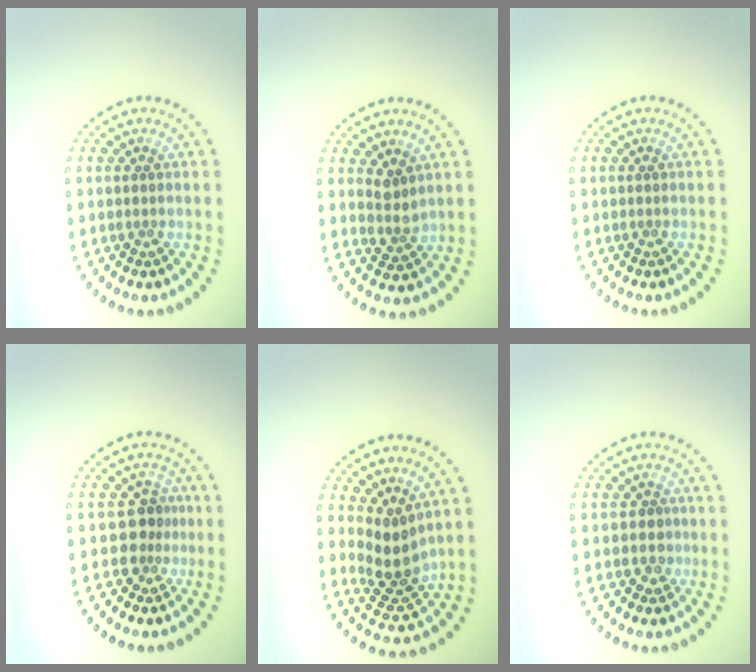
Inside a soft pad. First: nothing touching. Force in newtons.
{"total": 2.0, "press": 1.5, "slide": 1.3}
{"total": 0.0}
{"total": 2.4, "press": 1.9, "slide": 1.5}
{"total": 3.4, "press": 2.7, "slide": 2.1}
{"total": 1.0, "press": 0.6, "slide": 0.8}